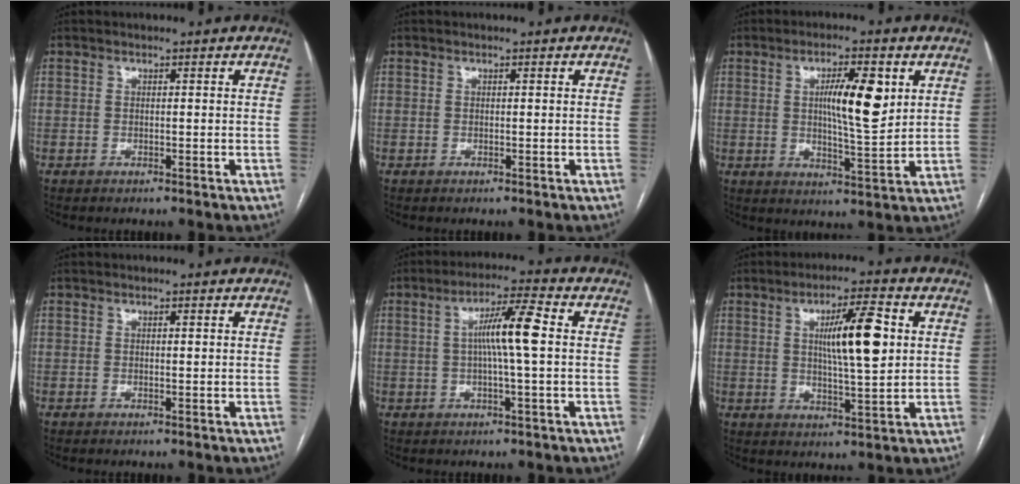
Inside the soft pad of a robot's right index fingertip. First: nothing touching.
{"total": 0.0}
{"total": 9.0, "force": [2.5, 1.6, 8.5], "torque": [-0.141, 0.001, 0.042]}
{"total": 0.5, "force": [0.2, 0.1, 0.5], "torque": [-0.010, 0.000, 0.003]}
{"total": 7.9, "force": [0.7, 0.0, 7.9], "torque": [-0.141, 0.011, 0.008]}
{"total": 10.3, "force": [2.2, 1.4, 9.9], "torque": [-0.165, 0.004, 0.038]}